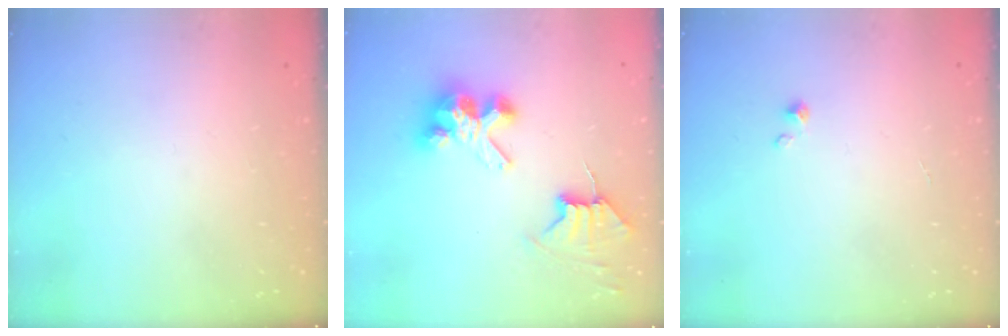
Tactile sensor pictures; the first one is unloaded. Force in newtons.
{"total": 11.9, "press": 11.9, "slide": 0.9}
{"total": 0.6, "press": 0.6, "slide": 0.1}